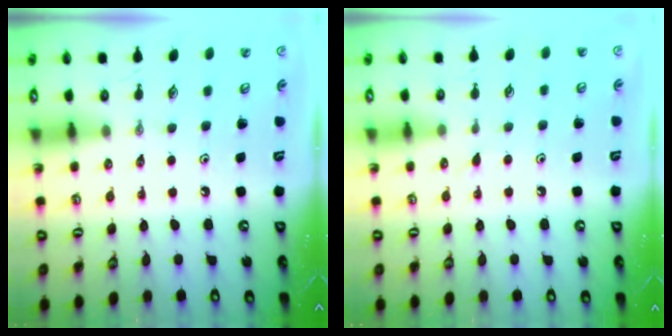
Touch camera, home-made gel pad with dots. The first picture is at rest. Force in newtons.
{"total": 4.7, "press": 4.6, "slide": 0.5}